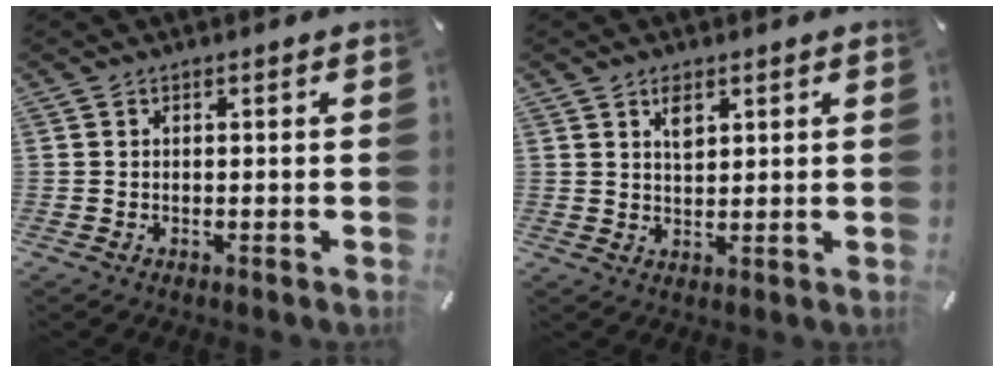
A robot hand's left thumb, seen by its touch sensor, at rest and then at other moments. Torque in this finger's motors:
{"motor_torque": [0.58, 0.60, 0.42, -0.43, 0.00]}